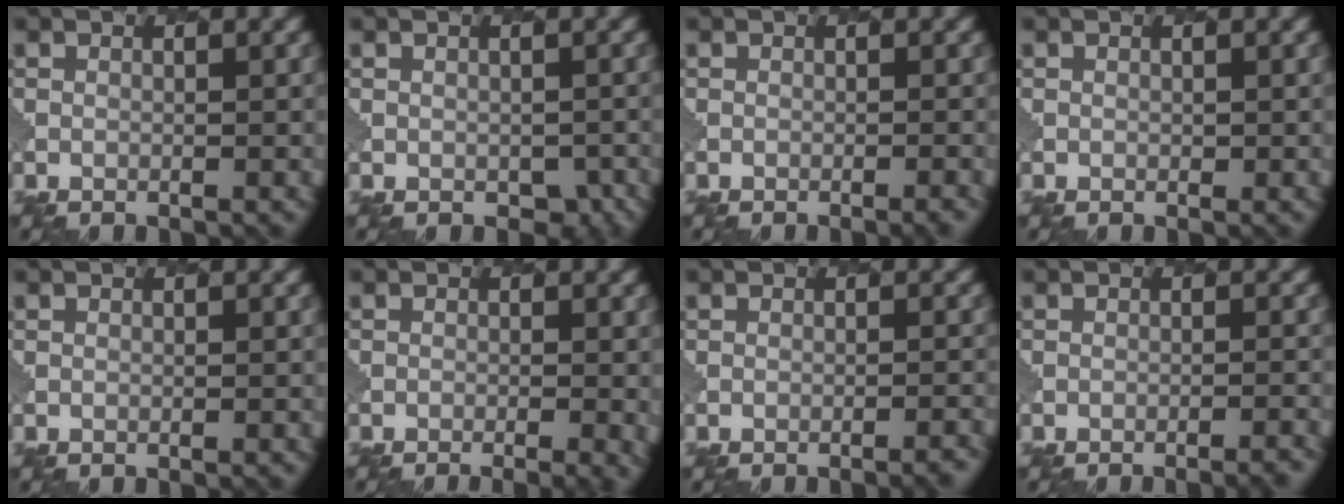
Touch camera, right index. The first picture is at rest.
{"total": 2.6, "force": [-1.0, 2.1, 1.0], "torque": [-0.013, -0.019, -0.010]}
{"total": 1.0, "force": [-0.6, 0.3, 0.7], "torque": [0.003, 0.006, -0.010]}
{"total": 0.5, "force": [0.1, 0.4, 0.4], "torque": [-0.008, -0.003, -0.001]}
{"total": 0.0}
{"total": 3.9, "force": [-1.4, 1.7, 3.3], "torque": [-0.022, 0.005, -0.012]}
{"total": 1.8, "force": [-1.5, 0.4, 0.9], "torque": [0.001, 0.015, -0.028]}
{"total": 2.6, "force": [-2.2, 0.6, 1.2], "torque": [-0.003, 0.012, -0.035]}